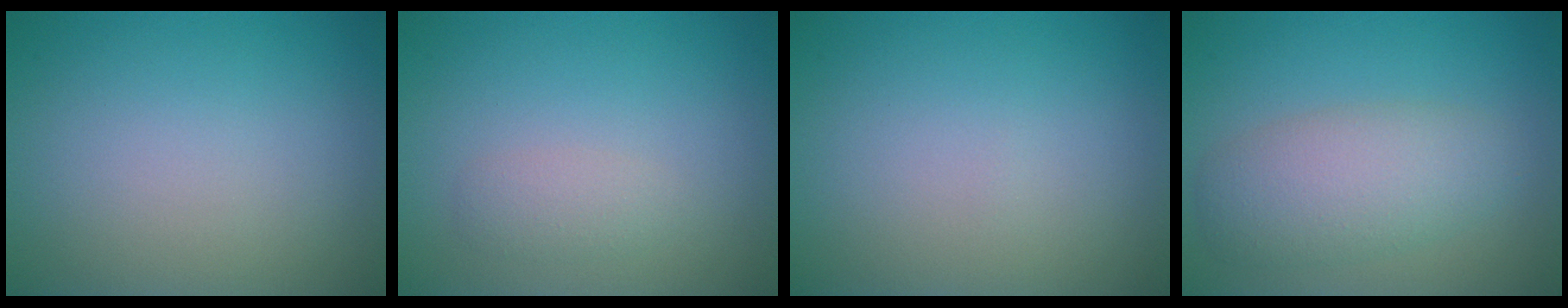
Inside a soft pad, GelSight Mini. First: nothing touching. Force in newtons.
{"total": 1.3, "press": 1.3, "slide": 0.1}
{"total": 0.0}
{"total": 4.7, "press": 4.7, "slide": 0.3}